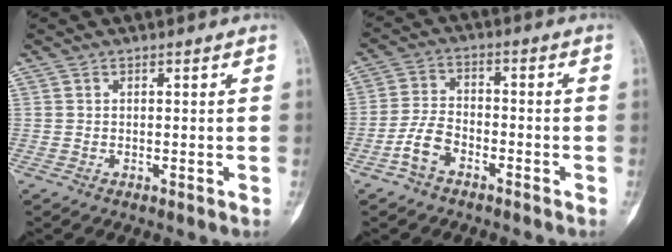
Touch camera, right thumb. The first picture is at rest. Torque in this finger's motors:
{"motor_torque": [0.15, 0.22, 0.34, 0.24, 0.11]}